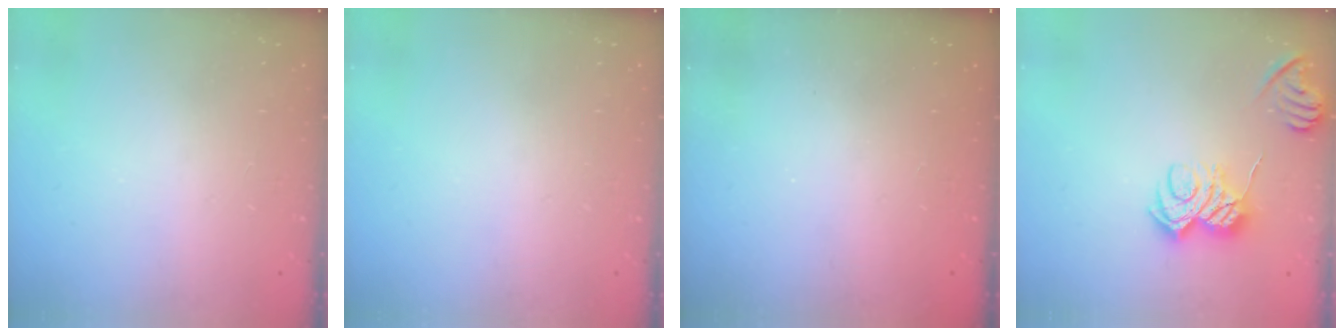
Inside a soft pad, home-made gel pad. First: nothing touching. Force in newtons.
{"total": 0.0}
{"total": 2.3, "press": 2.2, "slide": 0.8}
{"total": 8.0, "press": 8.0, "slide": 0.7}